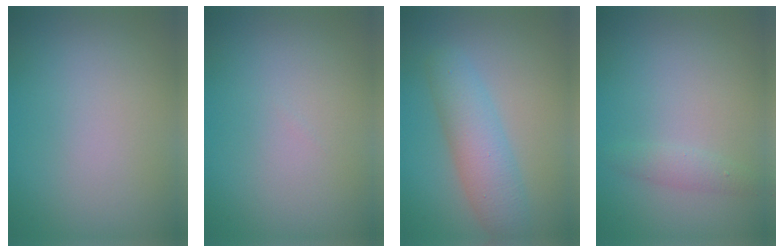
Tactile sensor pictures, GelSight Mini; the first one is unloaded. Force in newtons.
{"total": 0.0}
{"total": 4.3, "press": 4.3, "slide": 0.1}
{"total": 1.3, "press": 1.3, "slide": 0.0}